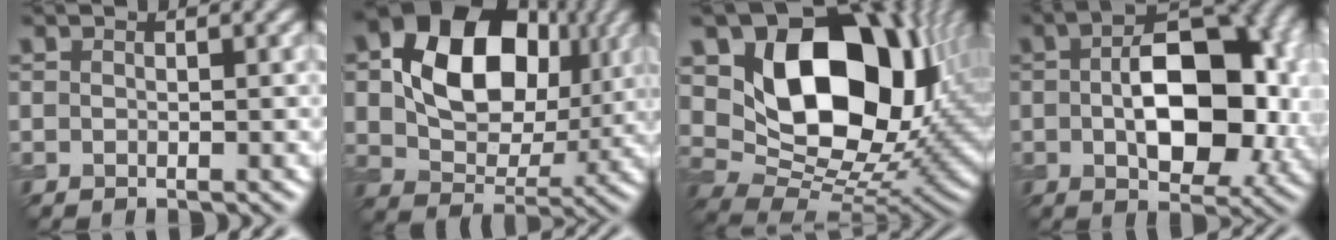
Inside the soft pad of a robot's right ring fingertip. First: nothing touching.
{"total": 12.6, "force": [3.2, 9.0, 8.2], "torque": [-0.128, 0.005, 0.051]}
{"total": 15.0, "force": [4.3, 10.3, 9.9], "torque": [-0.141, -0.007, 0.078]}
{"total": 10.6, "force": [0.1, 5.8, 8.9], "torque": [-0.131, 0.009, -0.001]}